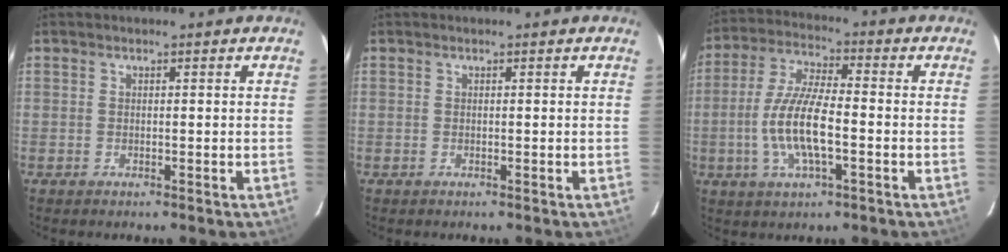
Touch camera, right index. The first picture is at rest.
{"total": 0.0}
{"total": 11.6, "force": [-2.8, 3.4, 10.7], "torque": [-0.222, -0.001, -0.054]}